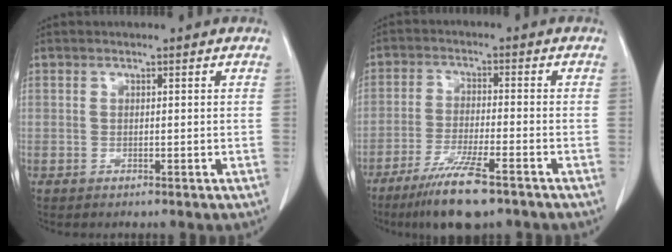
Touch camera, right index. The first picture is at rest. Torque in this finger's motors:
{"motor_torque": [0.62, -0.56, 0.22, 0.05]}